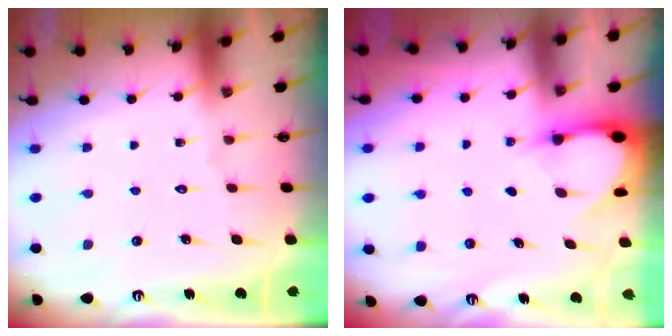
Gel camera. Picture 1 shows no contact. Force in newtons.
{"total": 3.0, "press": 3.0, "slide": 0.4}